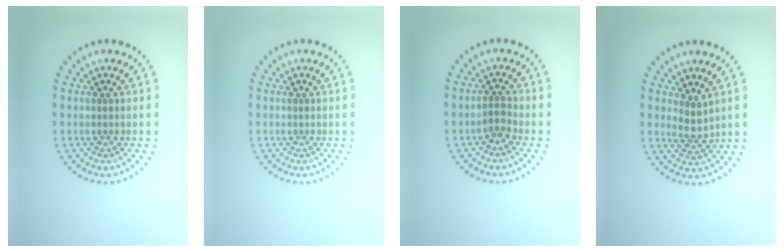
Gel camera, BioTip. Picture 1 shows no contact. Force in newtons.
{"total": 0.0}
{"total": 1.2, "press": 1.0, "slide": 0.6}
{"total": 1.8, "press": 1.3, "slide": 1.3}